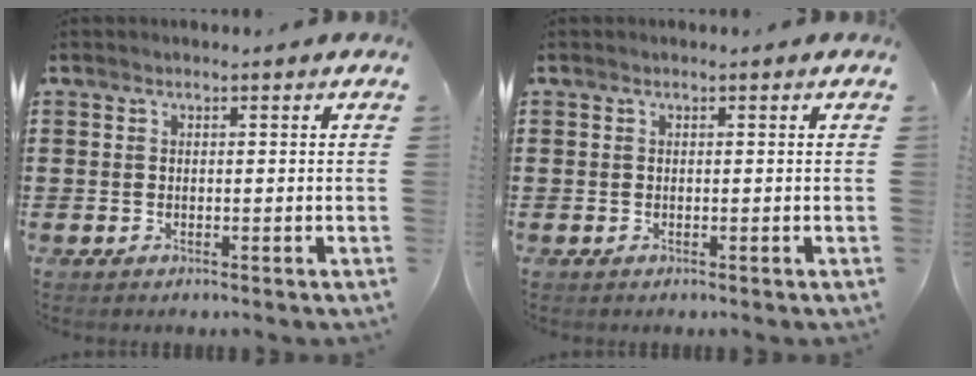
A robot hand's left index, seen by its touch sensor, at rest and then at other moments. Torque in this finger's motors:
{"motor_torque": [0.00, 0.00, 0.00, 0.00]}